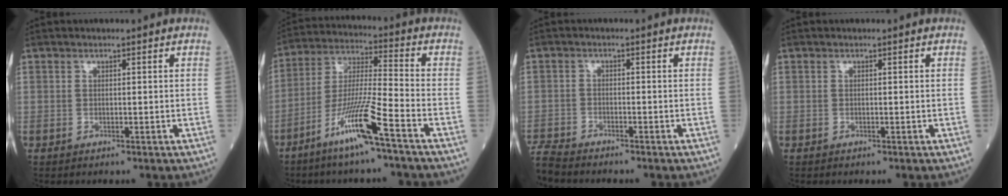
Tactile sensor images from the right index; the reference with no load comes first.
{"total": 12.6, "force": [-7.5, 0.0, 10.2], "torque": [-0.213, -0.020, -0.148]}
{"total": 7.0, "force": [-6.5, 1.6, 2.0], "torque": [-0.053, -0.014, -0.119]}
{"total": 0.0}